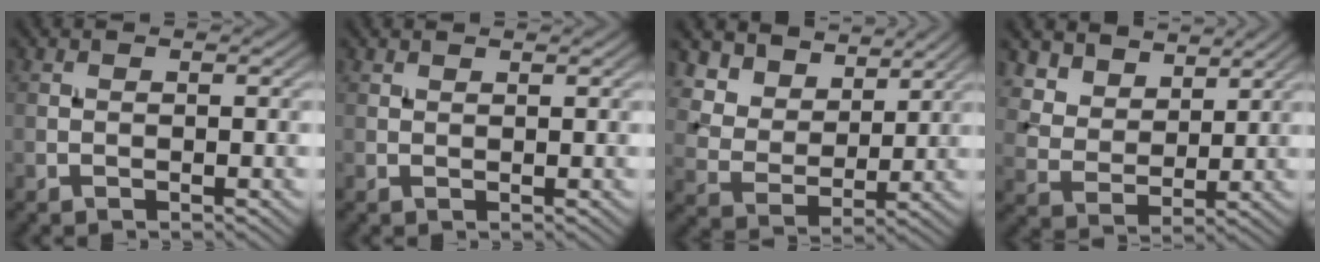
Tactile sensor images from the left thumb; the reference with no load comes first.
{"total": 0.6, "force": [0.5, 0.1, 0.1], "torque": [-0.001, 0.000, 0.012]}
{"total": 8.6, "force": [6.3, 4.9, 3.4], "torque": [-0.091, -0.018, 0.134]}
{"total": 6.7, "force": [5.1, 3.6, 2.4], "torque": [-0.071, -0.022, 0.119]}